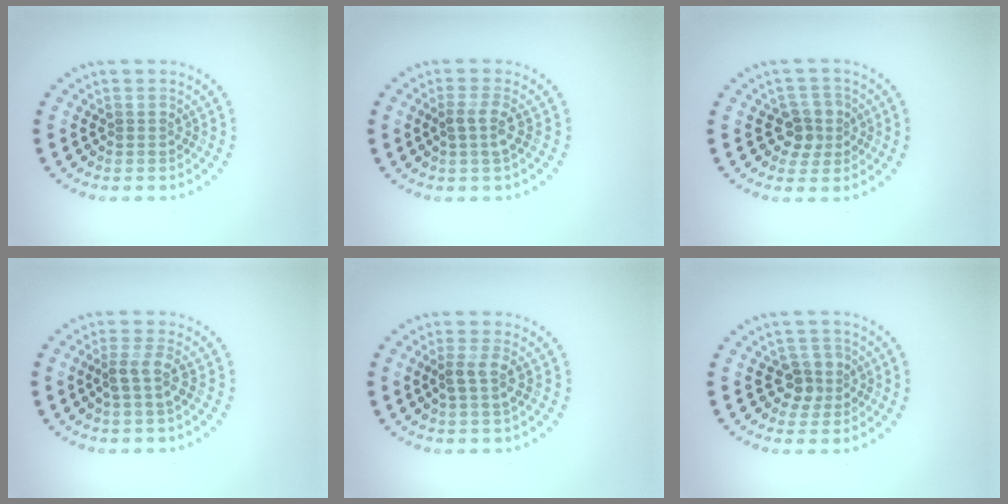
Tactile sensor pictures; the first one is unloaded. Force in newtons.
{"total": 1.7, "press": 1.3, "slide": 1.1}
{"total": 2.6, "press": 2.4, "slide": 1.1}
{"total": 2.2, "press": 1.7, "slide": 1.4}
{"total": 1.8, "press": 1.5, "slide": 1.0}
{"total": 2.6, "press": 2.4, "slide": 1.1}